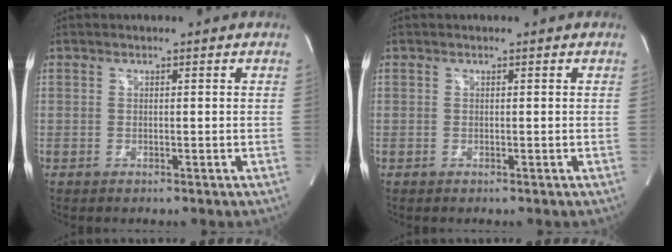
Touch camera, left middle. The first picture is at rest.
{"total": 0.0}